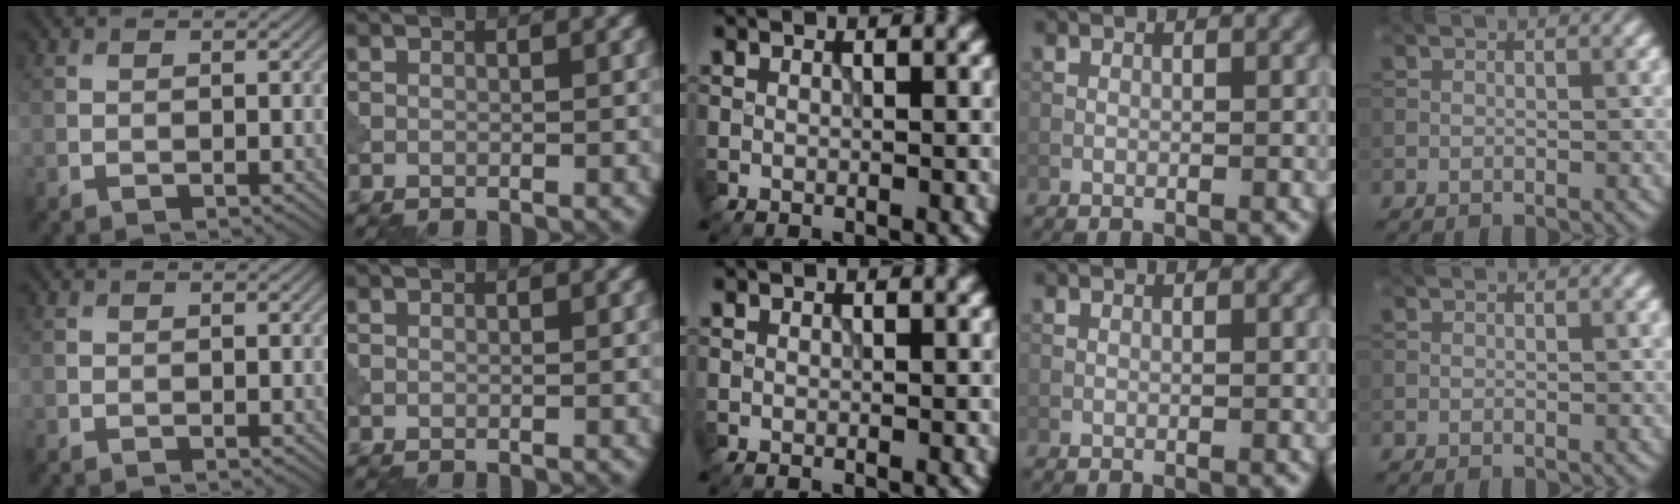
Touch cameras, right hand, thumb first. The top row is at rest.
{}